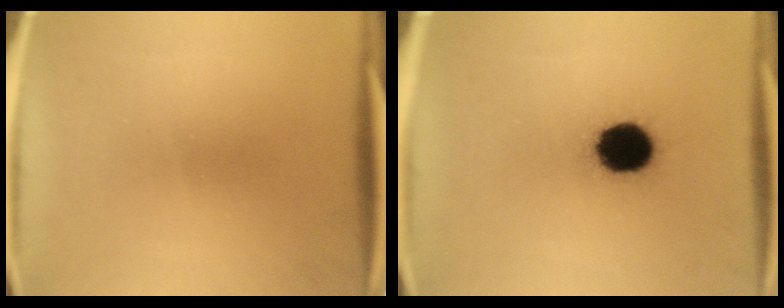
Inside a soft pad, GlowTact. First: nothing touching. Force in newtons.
{"total": 12.6}